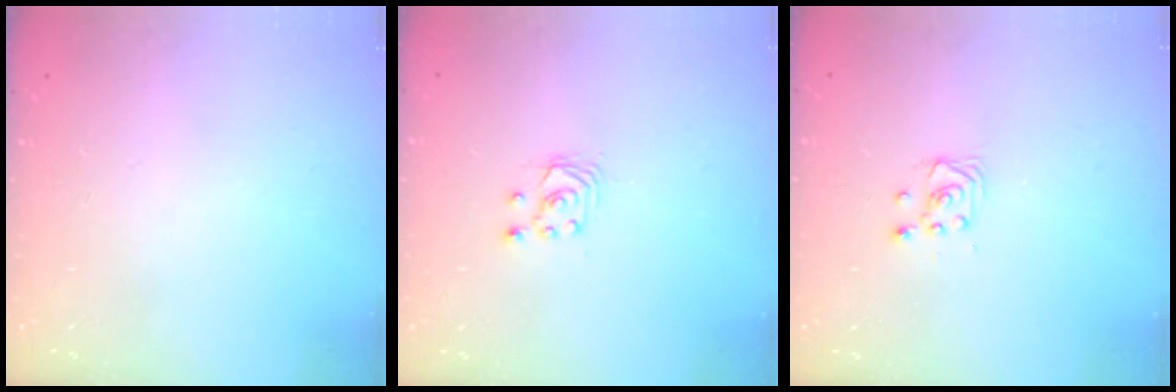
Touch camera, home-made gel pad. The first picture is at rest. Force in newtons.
{"total": 2.5, "press": 2.5, "slide": 0.3}
{"total": 2.9, "press": 2.9, "slide": 0.4}